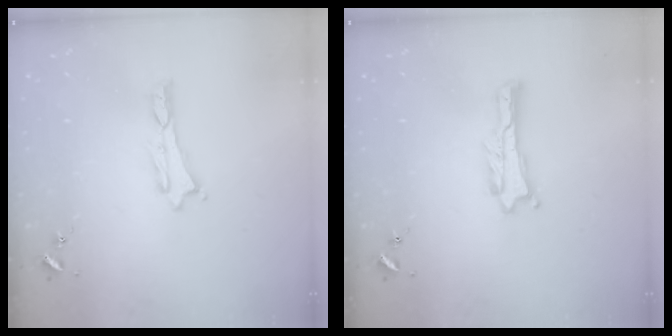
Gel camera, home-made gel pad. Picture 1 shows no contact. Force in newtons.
{"total": 0.0}